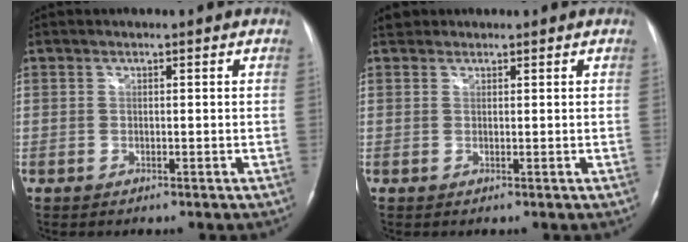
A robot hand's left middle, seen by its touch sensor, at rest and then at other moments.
{"total": 1.4, "force": [1.1, 0.9, -0.1], "torque": [0.004, 0.014, 0.015]}